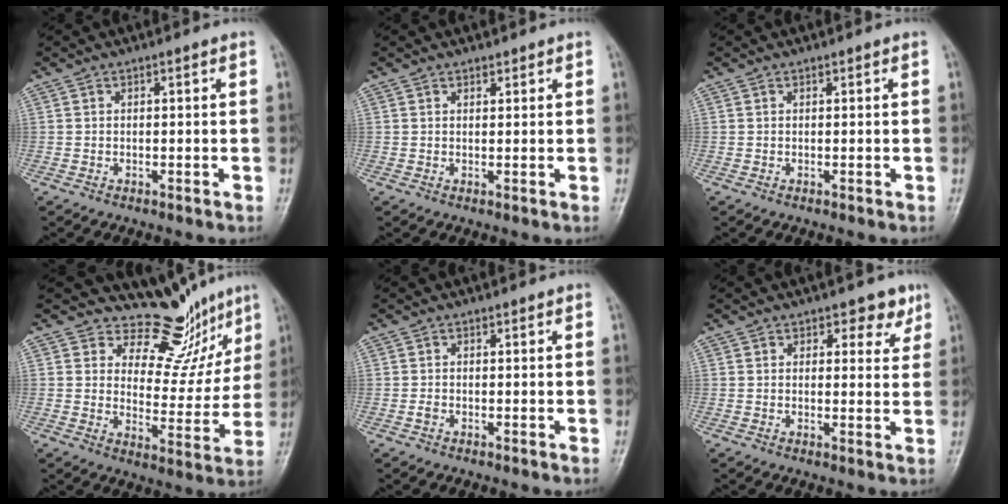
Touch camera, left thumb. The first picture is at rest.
{"total": 1.0, "force": [0.8, 0.5, 0.2], "torque": [0.004, -0.007, 0.011]}
{"total": 0.0}
{"total": 11.5, "force": [9.9, 5.3, 2.5], "torque": [0.013, -0.084, 0.134]}
{"total": 0.7, "force": [-0.2, 0.5, 0.4], "torque": [-0.007, -0.001, -0.005]}
{"total": 4.3, "force": [2.7, 2.8, 1.8], "torque": [0.009, -0.013, 0.033]}